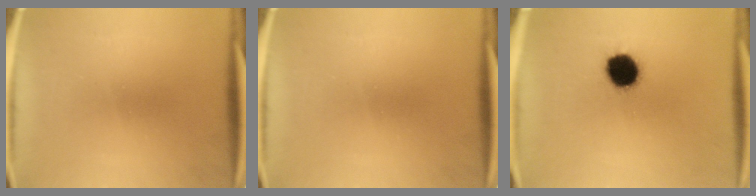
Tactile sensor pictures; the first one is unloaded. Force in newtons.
{"total": 0.0}
{"total": 11.4}